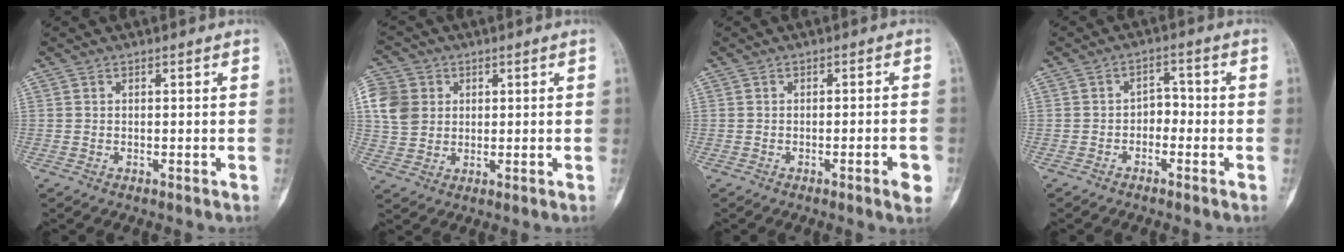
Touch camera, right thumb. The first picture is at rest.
{"total": 8.5, "force": [2.0, 7.4, 3.7], "torque": [-0.062, 0.002, 0.036]}
{"total": 3.7, "force": [-1.6, 0.5, 3.3], "torque": [-0.043, 0.005, -0.020]}
{"total": 3.3, "force": [-1.4, 2.4, 1.8], "torque": [-0.009, 0.026, -0.031]}